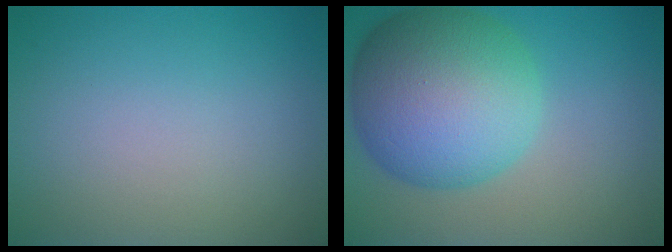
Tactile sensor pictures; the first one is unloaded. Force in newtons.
{"total": 12.4, "press": 12.4, "slide": 0.2}